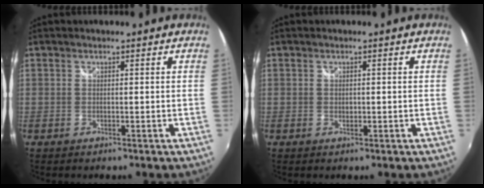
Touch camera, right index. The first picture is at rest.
{"total": 0.8, "force": [0.0, 0.6, 0.4], "torque": [-0.006, 0.000, -0.001]}